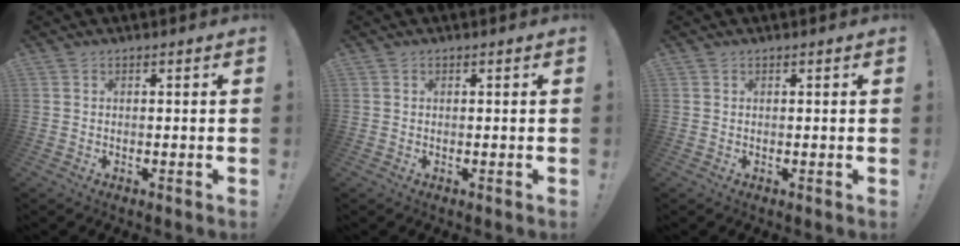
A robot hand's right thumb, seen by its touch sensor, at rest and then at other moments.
{"total": 0.0}
{"total": 0.0}